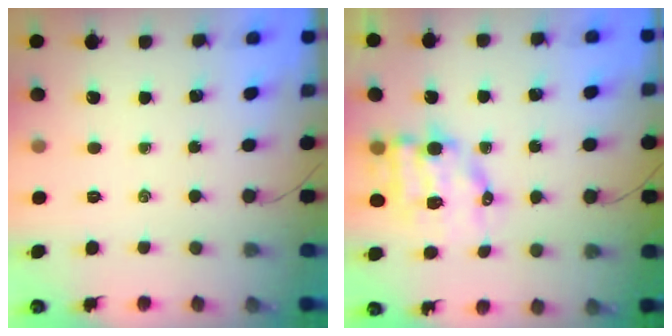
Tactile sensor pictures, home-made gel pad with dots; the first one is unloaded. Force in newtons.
{"total": 10.2, "press": 10.0, "slide": 1.7}